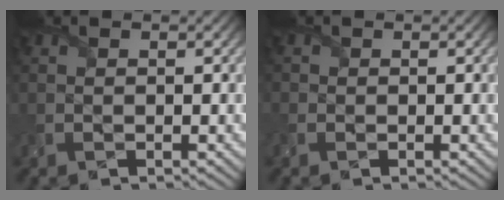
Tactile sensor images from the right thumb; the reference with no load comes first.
{"total": 0.7, "force": [-0.2, 0.6, -0.1], "torque": [0.000, -0.003, -0.006]}